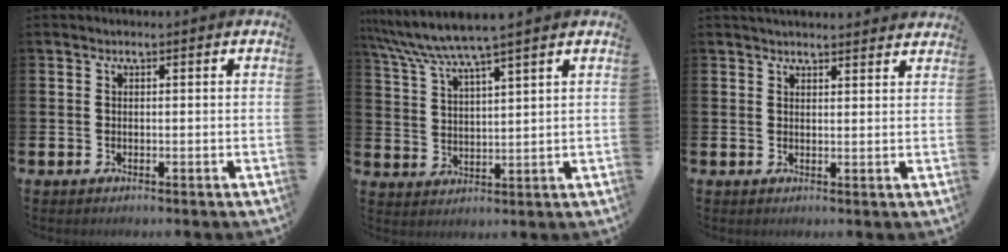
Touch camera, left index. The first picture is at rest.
{"total": 6.5, "force": [5.8, -0.1, 2.8], "torque": [-0.073, -0.027, 0.101]}
{"total": 2.5, "force": [2.5, 0.2, 0.2], "torque": [-0.006, -0.011, 0.044]}